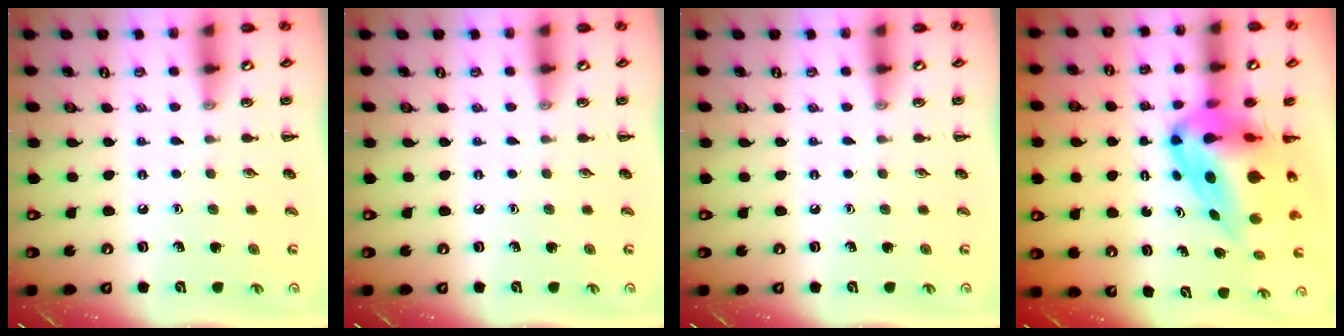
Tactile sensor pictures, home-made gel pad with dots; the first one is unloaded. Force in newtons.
{"total": 0.0}
{"total": 0.0}
{"total": 11.5, "press": 10.9, "slide": 3.6}